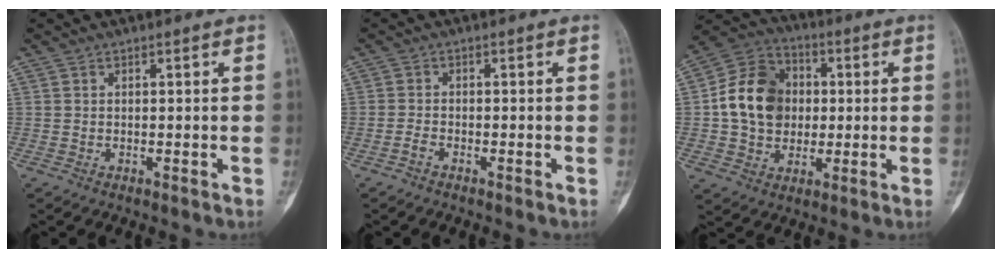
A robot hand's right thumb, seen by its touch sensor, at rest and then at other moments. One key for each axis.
{"total": 1.4, "fx": -1.1, "fy": 0.5, "fz": 0.8, "tx": -0.018, "ty": 0.011, "tz": -0.023}
{"total": 14.5, "fx": 0.6, "fy": 11.8, "fz": 8.3, "tx": -0.117, "ty": 0.023, "tz": 0.006}